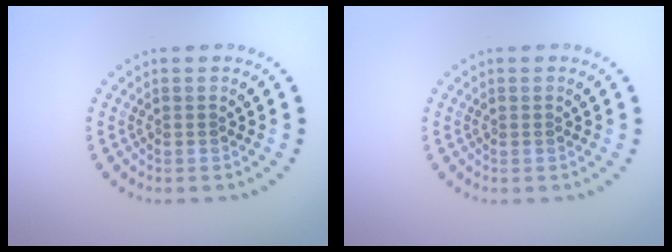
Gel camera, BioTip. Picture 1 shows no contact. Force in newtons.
{"total": 0.0}